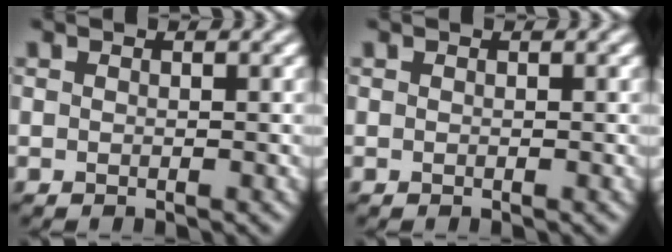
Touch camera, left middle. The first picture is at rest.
{"total": 0.0}